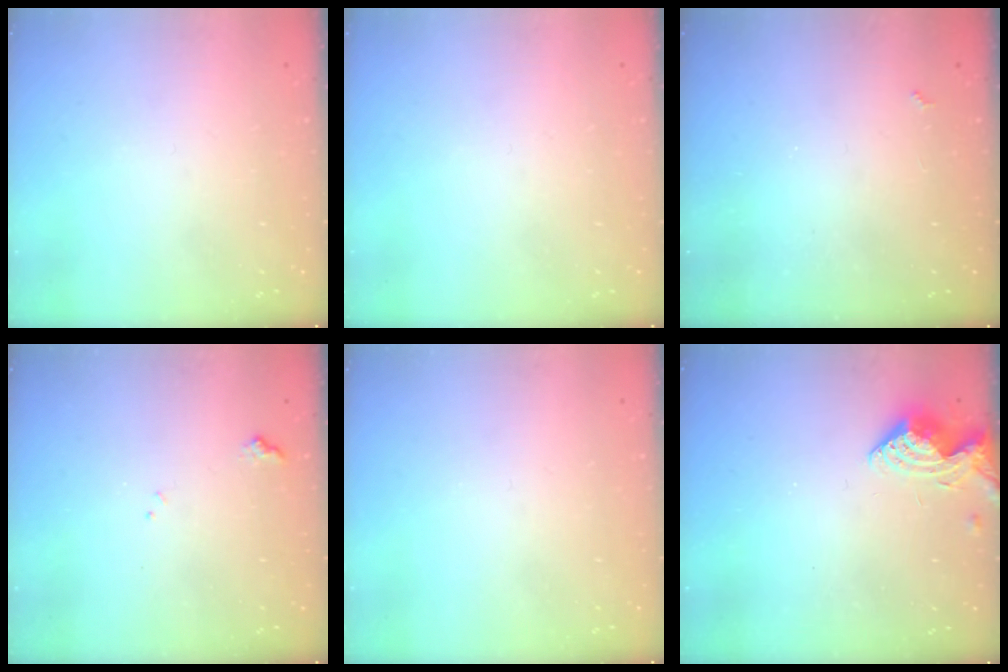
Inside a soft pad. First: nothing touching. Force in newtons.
{"total": 0.0}
{"total": 2.3, "press": 2.3, "slide": 0.4}
{"total": 7.6, "press": 7.5, "slide": 1.1}
{"total": 0.0}
{"total": 8.3, "press": 8.3, "slide": 0.4}